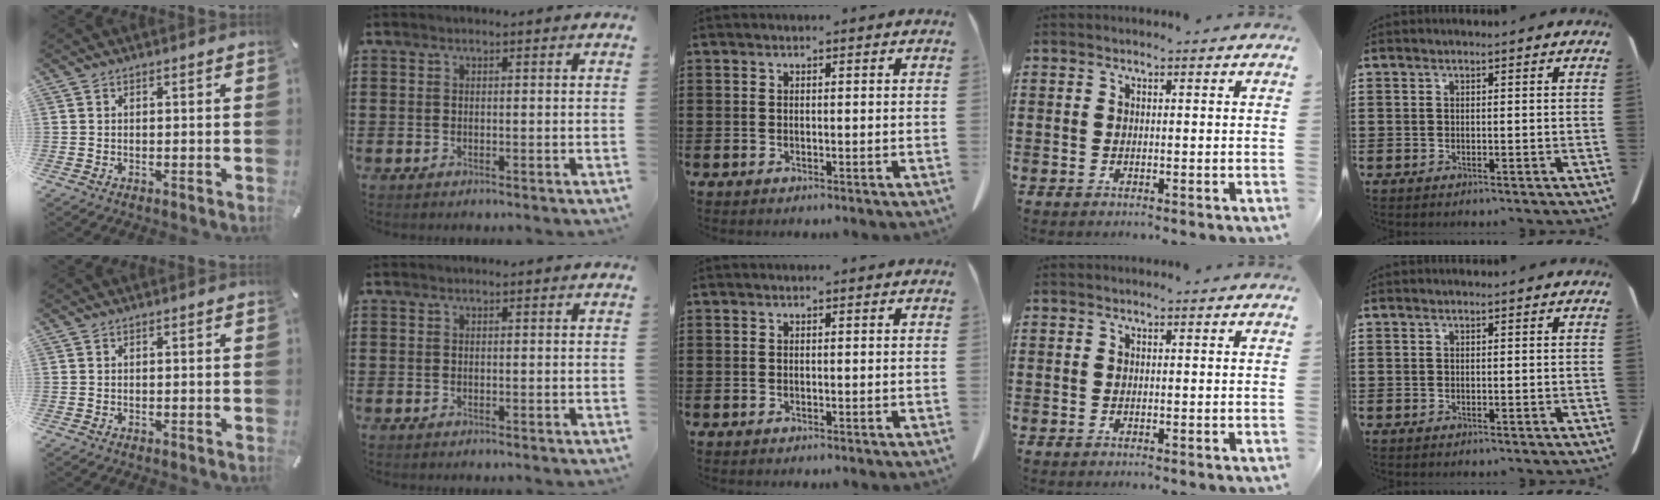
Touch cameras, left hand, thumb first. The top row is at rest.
{}